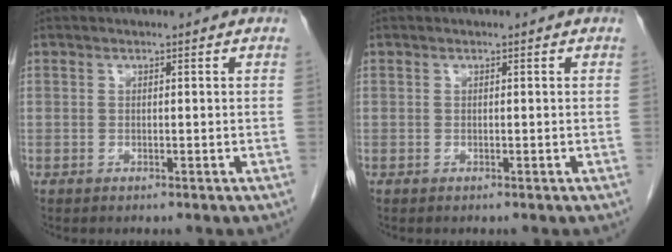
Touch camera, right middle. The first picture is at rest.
{"total": 0.0}